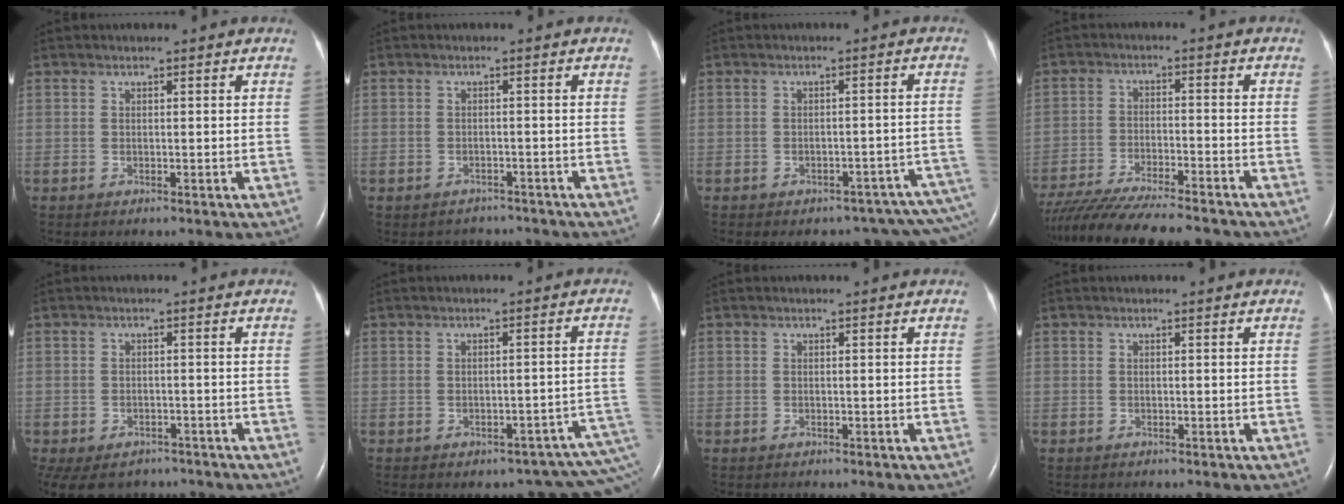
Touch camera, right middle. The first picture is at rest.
{"total": 3.1, "force": [-2.7, 1.4, -0.4], "torque": [-0.004, 0.007, -0.039]}
{"total": 13.8, "force": [-11.7, 5.1, 5.2], "torque": [-0.015, 0.043, -0.116]}
{"total": 18.6, "force": [-16.4, 2.0, 8.5], "torque": [-0.161, -0.036, -0.254]}
{"total": 10.4, "force": [-7.7, 6.3, 3.2], "torque": [-0.085, -0.005, -0.095]}
{"total": 9.5, "force": [-5.9, 4.8, 5.7], "torque": [-0.038, 0.035, -0.062]}
{"total": 0.0}
{"total": 0.0}